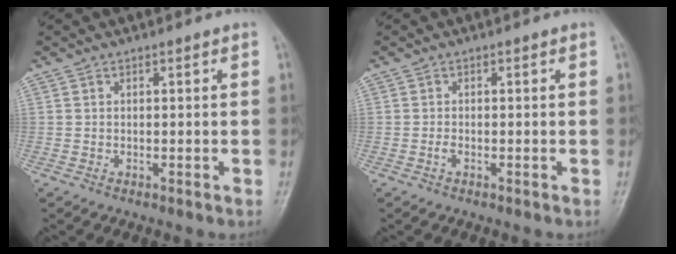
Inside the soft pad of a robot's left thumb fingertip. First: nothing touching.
{"total": 0.8, "force": [-0.3, 0.4, 0.6], "torque": [-0.011, -0.001, -0.009]}